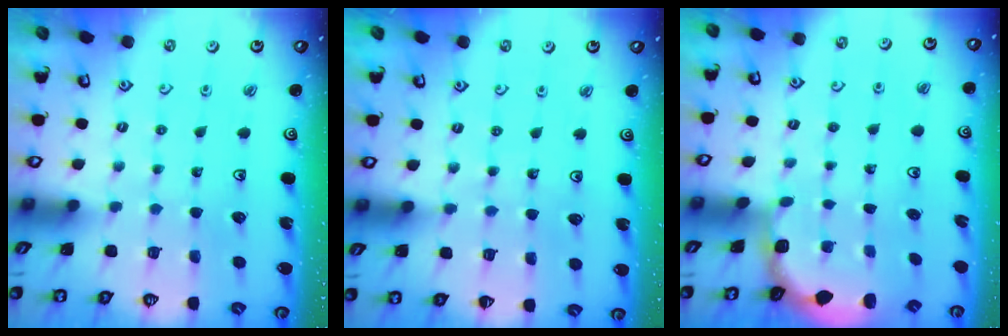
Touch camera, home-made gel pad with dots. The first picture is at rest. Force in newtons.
{"total": 4.9, "press": 4.9, "slide": 0.6}
{"total": 1.8, "press": 1.6, "slide": 0.7}